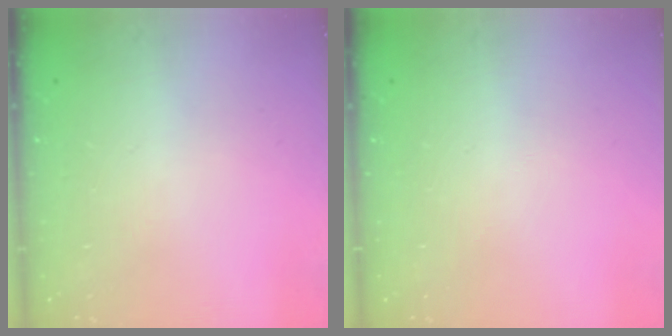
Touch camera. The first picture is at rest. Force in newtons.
{"total": 0.0}